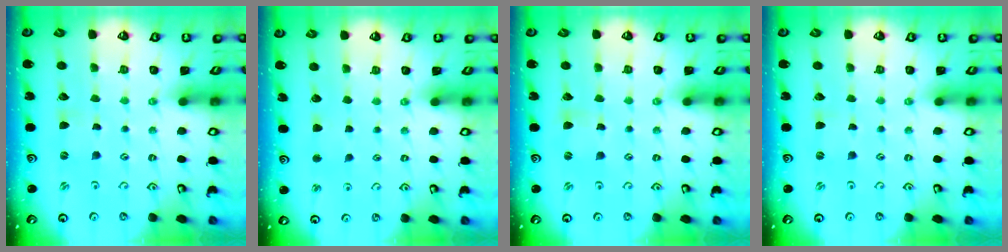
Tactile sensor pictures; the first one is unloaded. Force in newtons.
{"total": 2.0, "press": 2.0, "slide": 0.4}
{"total": 0.7, "press": 0.7, "slide": 0.3}
{"total": 0.5, "press": 0.4, "slide": 0.3}